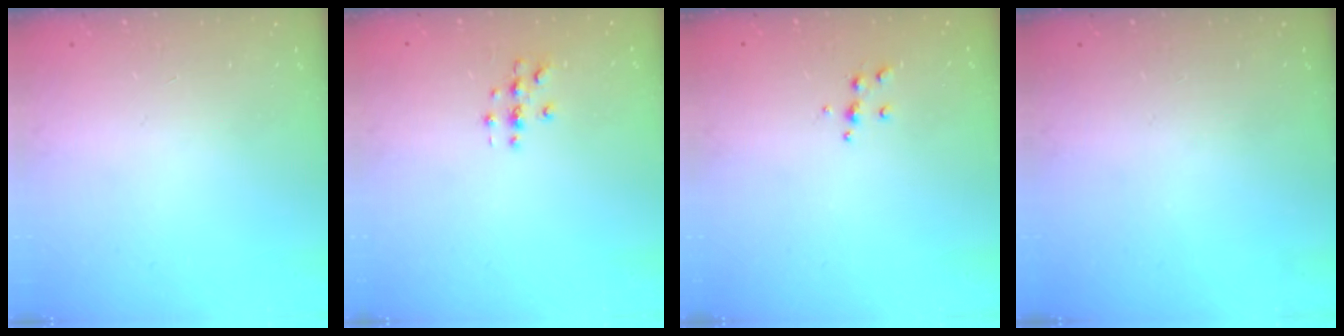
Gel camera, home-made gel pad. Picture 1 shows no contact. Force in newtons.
{"total": 2.7, "press": 2.7, "slide": 0.3}
{"total": 5.0, "press": 5.0, "slide": 0.6}
{"total": 0.0}